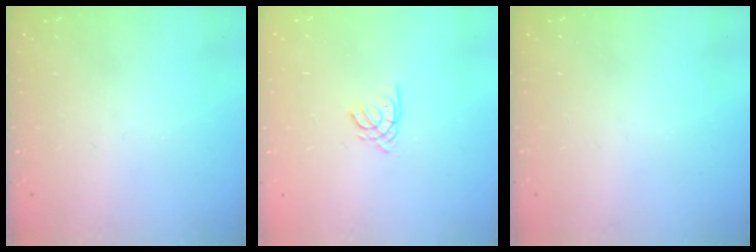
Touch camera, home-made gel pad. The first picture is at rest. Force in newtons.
{"total": 1.5, "press": 1.5, "slide": 0.1}
{"total": 0.0}